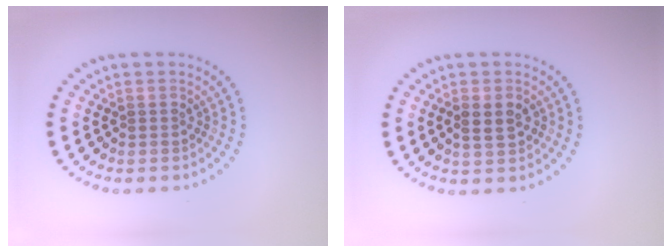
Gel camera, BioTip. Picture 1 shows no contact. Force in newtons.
{"total": 2.2, "press": 2.2, "slide": 0.1}